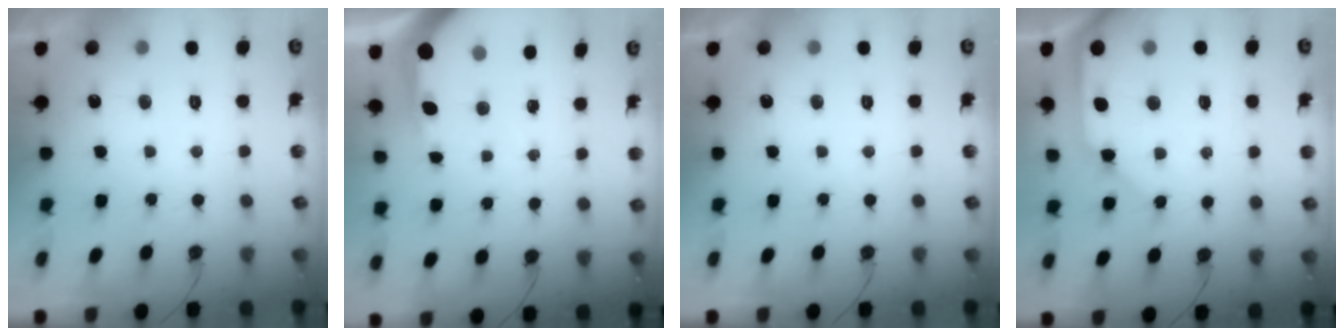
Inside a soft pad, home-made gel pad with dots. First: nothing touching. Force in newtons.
{"total": 5.2, "press": 5.2, "slide": 0.2}
{"total": 0.0}
{"total": 10.5, "press": 10.4, "slide": 1.6}